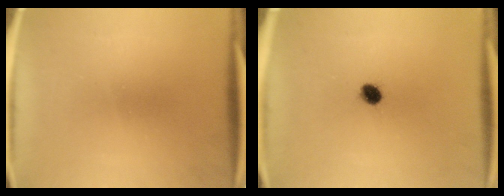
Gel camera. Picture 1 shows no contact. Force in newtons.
{"total": 3.5}